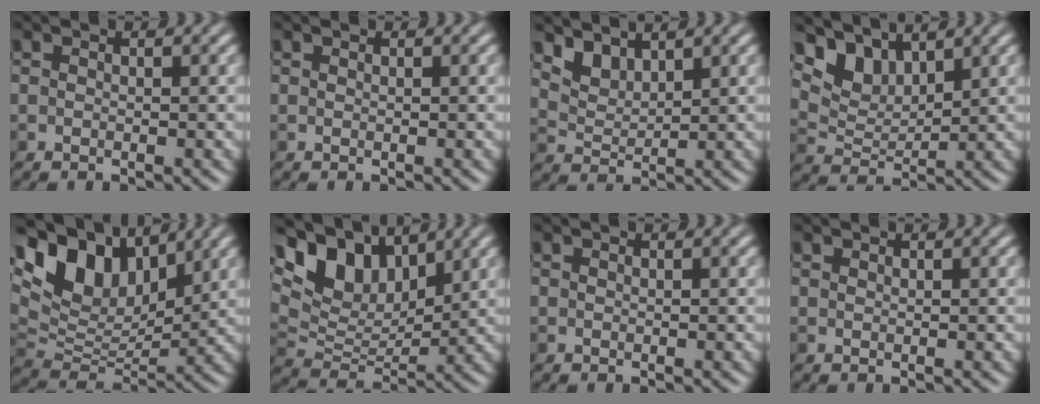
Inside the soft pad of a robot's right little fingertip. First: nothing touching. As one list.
[{"total": 0.0}, {"total": 2.6, "force": [2.3, 1.0, 0.7], "torque": [-0.028, -0.015, 0.060]}, {"total": 4.3, "force": [3.5, 1.8, 1.7], "torque": [-0.041, -0.006, 0.065]}, {"total": 10.3, "force": [5.5, 5.5, 6.7], "torque": [-0.129, 0.011, 0.100]}, {"total": 8.3, "force": [5.1, 4.2, 5.1], "torque": [-0.095, 0.004, 0.093]}, {"total": 0.0}, {"total": 0.0}]